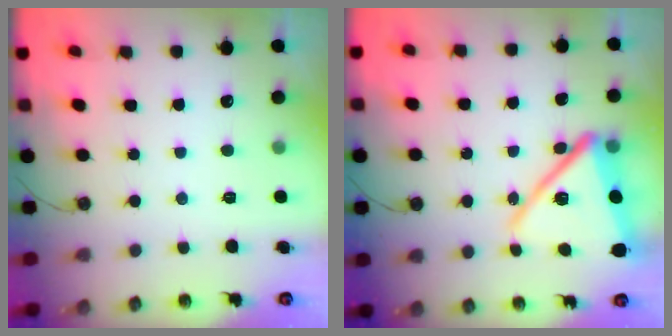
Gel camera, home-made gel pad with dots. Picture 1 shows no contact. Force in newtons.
{"total": 18.8, "press": 18.7, "slide": 1.5}